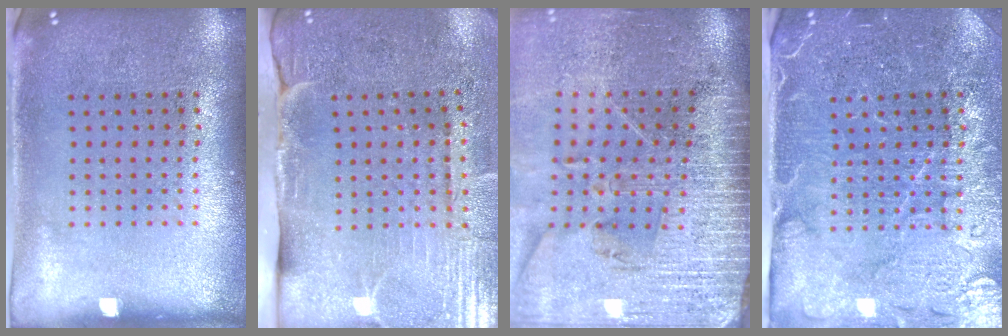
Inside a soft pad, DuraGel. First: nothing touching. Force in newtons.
{"total": 4.5, "press": 3.8, "slide": 2.4}
{"total": 3.8, "press": 3.4, "slide": 1.8}
{"total": 4.5, "press": 4.2, "slide": 1.7}